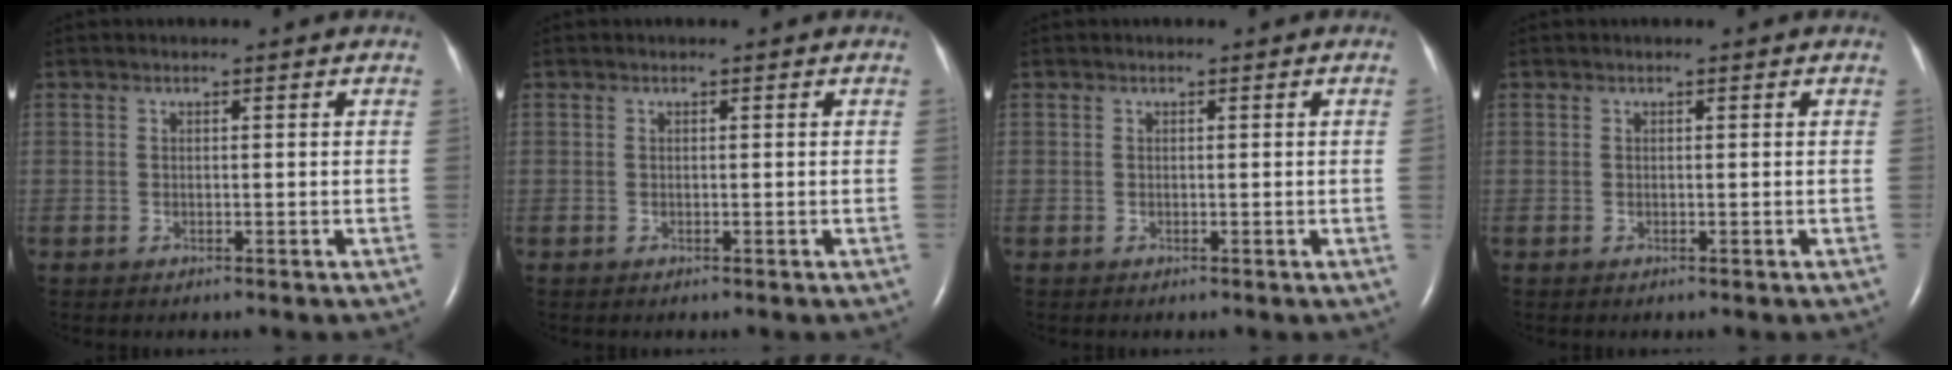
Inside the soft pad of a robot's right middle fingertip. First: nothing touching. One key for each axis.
{"total": 0.0}
{"total": 0.6, "fx": 0.0, "fy": -0.3, "fz": 0.6, "tx": -0.008, "ty": 0.000, "tz": -0.001}
{"total": 0.0}